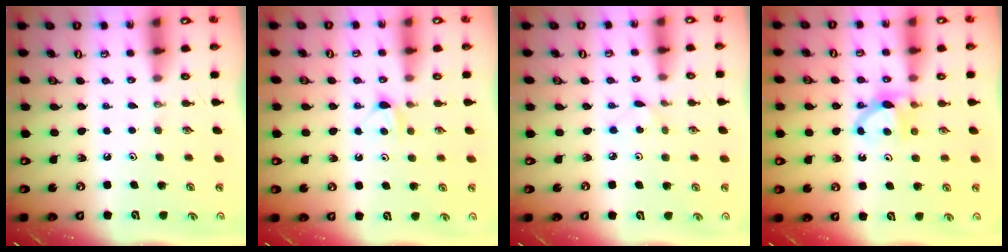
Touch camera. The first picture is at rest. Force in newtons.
{"total": 4.2, "press": 4.2, "slide": 0.5}
{"total": 2.5, "press": 2.5, "slide": 0.3}
{"total": 6.3, "press": 6.3, "slide": 0.7}